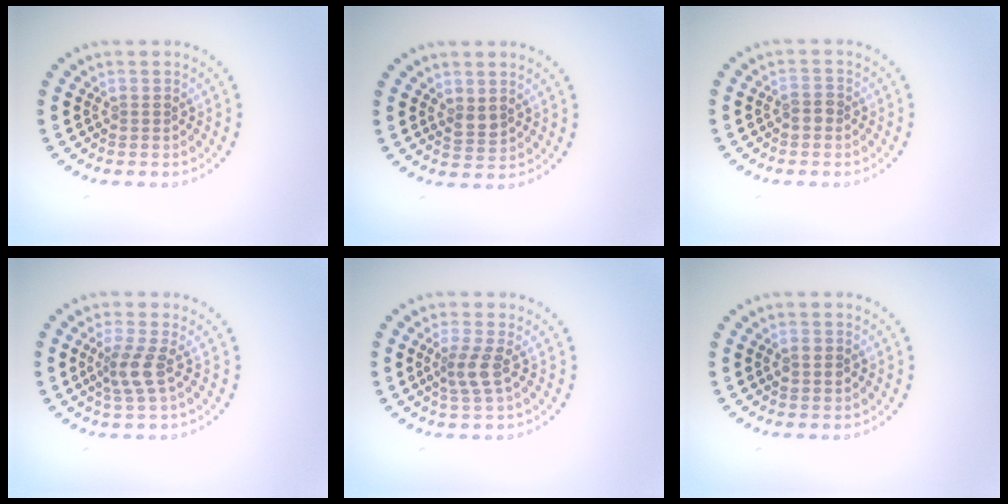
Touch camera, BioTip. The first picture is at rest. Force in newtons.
{"total": 1.4, "press": 1.3, "slide": 0.6}
{"total": 1.1, "press": 1.1, "slide": 0.4}
{"total": 2.5, "press": 1.9, "slide": 1.7}
{"total": 2.3, "press": 1.9, "slide": 1.4}
{"total": 1.6, "press": 1.6, "slide": 0.1}